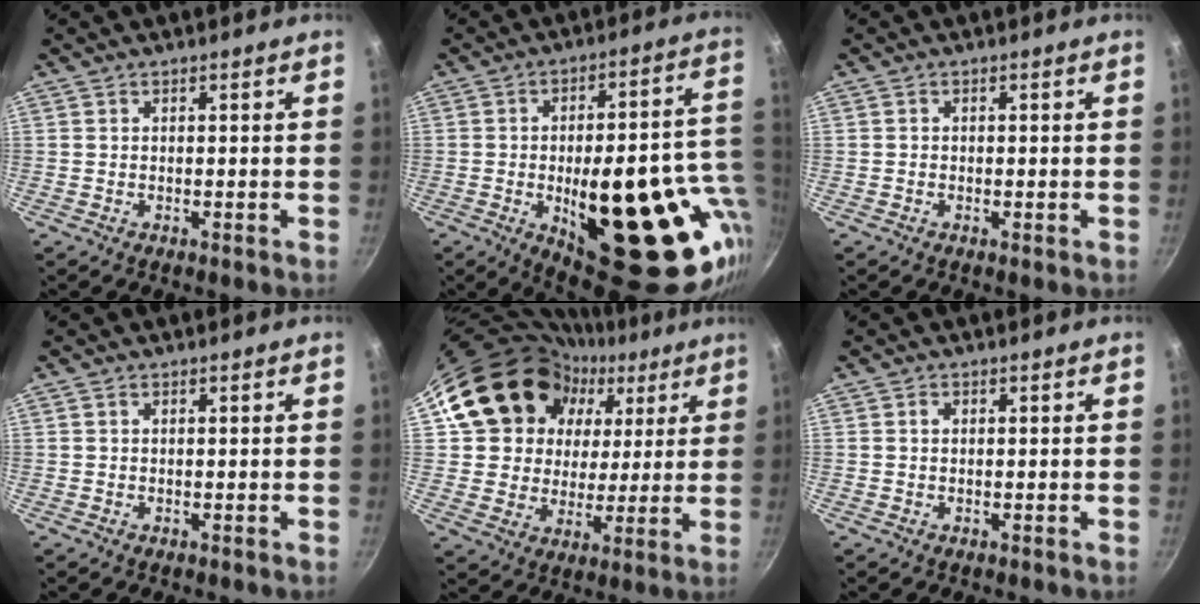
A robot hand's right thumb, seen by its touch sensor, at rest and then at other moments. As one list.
[{"total": 31.4, "force": [-5.9, 12.8, 28.0], "torque": [-0.328, 0.005, -0.060]}, {"total": 0.6, "force": [-0.1, 0.5, 0.3], "torque": [-0.003, 0.002, -0.004]}, {"total": 0.5, "force": [0.2, 0.4, 0.3], "torque": [-0.005, 0.003, 0.004]}, {"total": 18.7, "force": [7.4, 15.5, 7.4], "torque": [-0.100, 0.014, 0.127]}, {"total": 1.0, "force": [0.2, 0.8, 0.5], "torque": [-0.009, 0.004, 0.004]}]